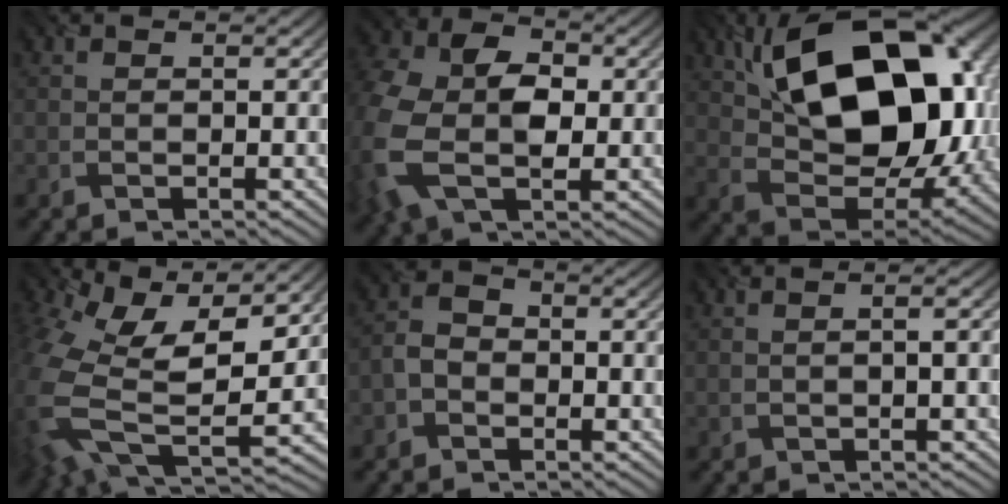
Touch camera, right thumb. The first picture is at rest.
{"total": 12.4, "force": [-0.3, 8.8, 8.7], "torque": [-0.233, -0.014, -0.007]}
{"total": 18.2, "force": [5.1, 10.6, 13.9], "torque": [-0.237, 0.016, 0.088]}
{"total": 15.9, "force": [2.3, 9.6, 12.5], "torque": [-0.309, -0.052, 0.078]}
{"total": 3.3, "force": [-1.7, 2.2, 1.9], "torque": [-0.041, 0.006, -0.044]}
{"total": 2.3, "force": [0.0, 0.7, 2.2], "torque": [-0.021, 0.011, -0.005]}